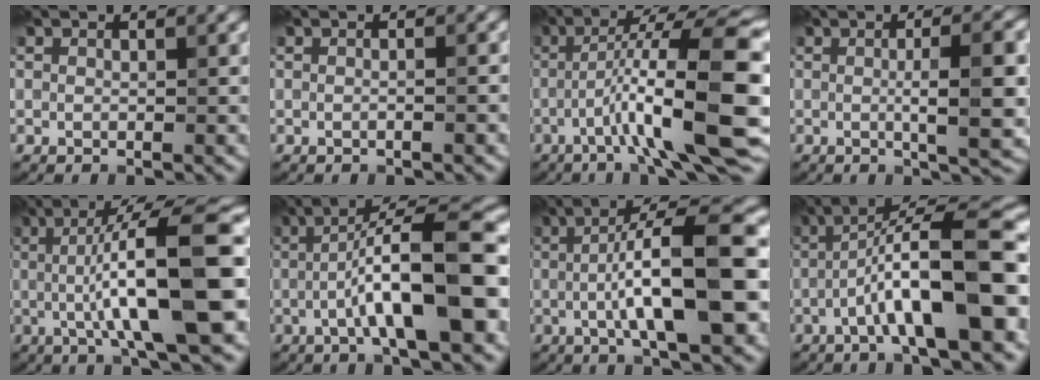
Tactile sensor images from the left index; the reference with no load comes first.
{"total": 1.0, "force": [-0.1, 0.3, 1.0], "torque": [-0.007, -0.007, -0.010]}
{"total": 12.7, "force": [-2.7, 1.9, 12.2], "torque": [-0.186, 0.023, -0.044]}
{"total": 7.5, "force": [-0.1, 1.7, 7.3], "torque": [-0.097, 0.002, -0.002]}
{"total": 13.7, "force": [-0.4, 3.0, 13.4], "torque": [-0.184, 0.012, -0.011]}
{"total": 10.9, "force": [-1.6, 2.3, 10.5], "torque": [-0.150, 0.020, -0.031]}
{"total": 11.2, "force": [-0.7, 2.5, 10.9], "torque": [-0.156, 0.012, -0.017]}
{"total": 11.5, "force": [-2.7, 2.4, 11.0], "torque": [-0.164, 0.024, -0.047]}